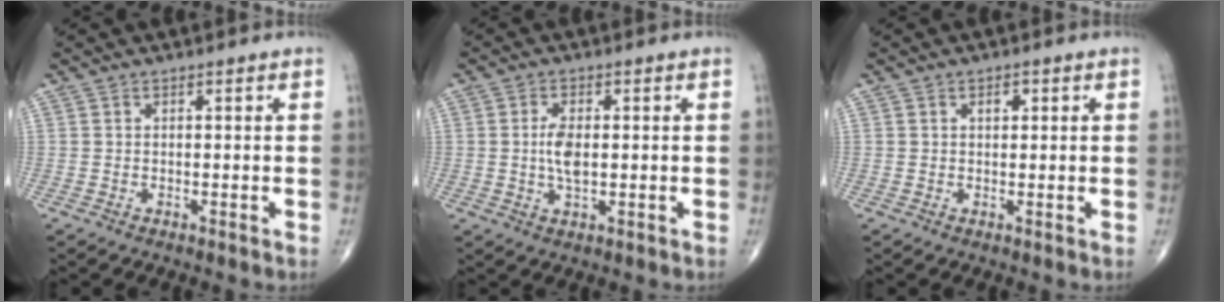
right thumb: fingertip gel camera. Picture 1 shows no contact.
{"total": 4.7, "force": [0.1, 2.2, 4.1], "torque": [-0.081, -0.003, 0.001]}
{"total": 1.4, "force": [0.5, 0.9, 1.0], "torque": [-0.007, 0.000, 0.006]}